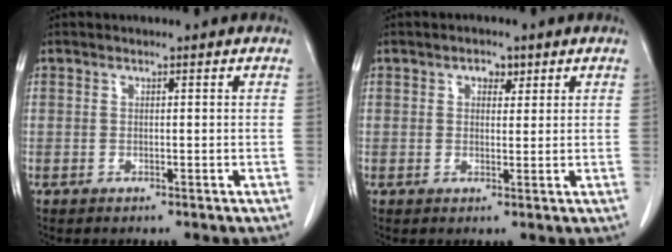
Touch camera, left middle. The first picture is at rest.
{"total": 2.3, "force": [1.3, 1.4, 1.3], "torque": [-0.019, 0.004, 0.019]}